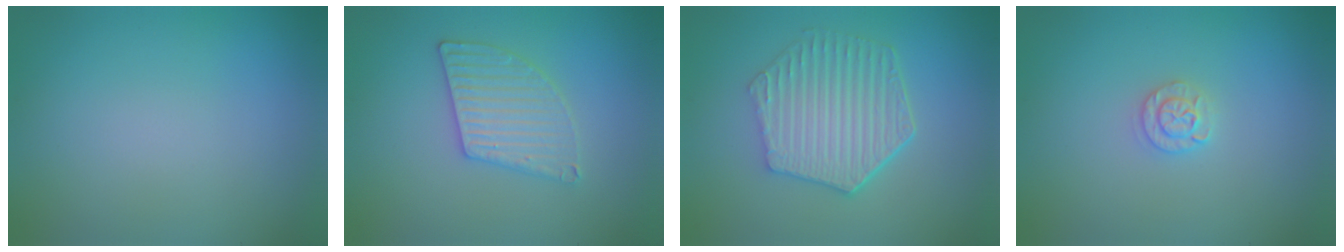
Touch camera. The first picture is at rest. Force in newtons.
{"total": 3.0, "press": 3.0, "slide": 0.2}
{"total": 6.4, "press": 4.8, "slide": 4.2}
{"total": 1.7, "press": 1.7, "slide": 0.3}